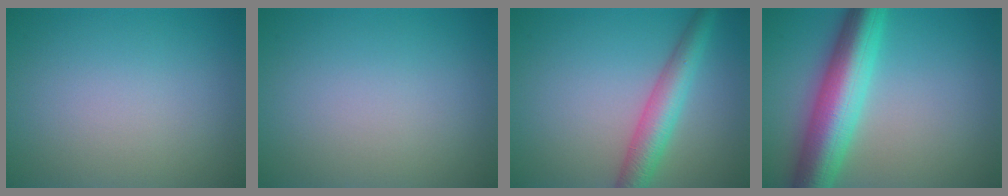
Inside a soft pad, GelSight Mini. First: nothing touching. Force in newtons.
{"total": 0.0}
{"total": 4.2, "press": 4.2, "slide": 0.2}
{"total": 8.6, "press": 8.6, "slide": 0.2}